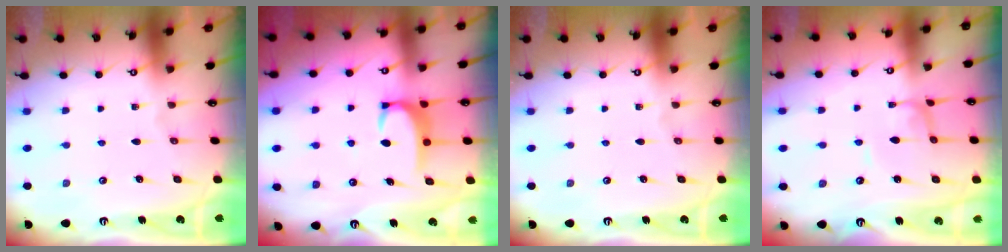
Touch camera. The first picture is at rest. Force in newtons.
{"total": 3.3, "press": 3.3, "slide": 0.5}
{"total": 0.0}
{"total": 0.9, "press": 0.9, "slide": 0.1}